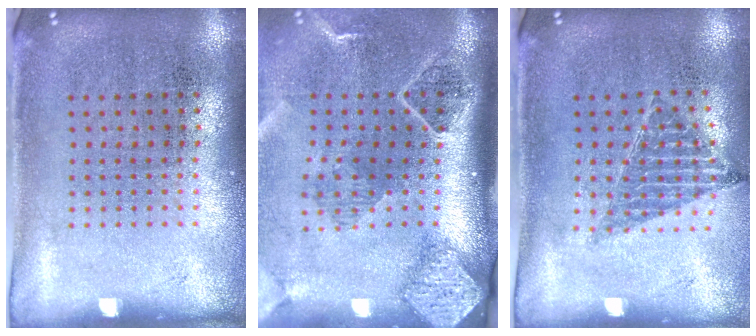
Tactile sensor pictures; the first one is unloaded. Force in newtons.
{"total": 2.7, "press": 2.0, "slide": 1.8}
{"total": 0.8, "press": 0.8, "slide": 0.1}